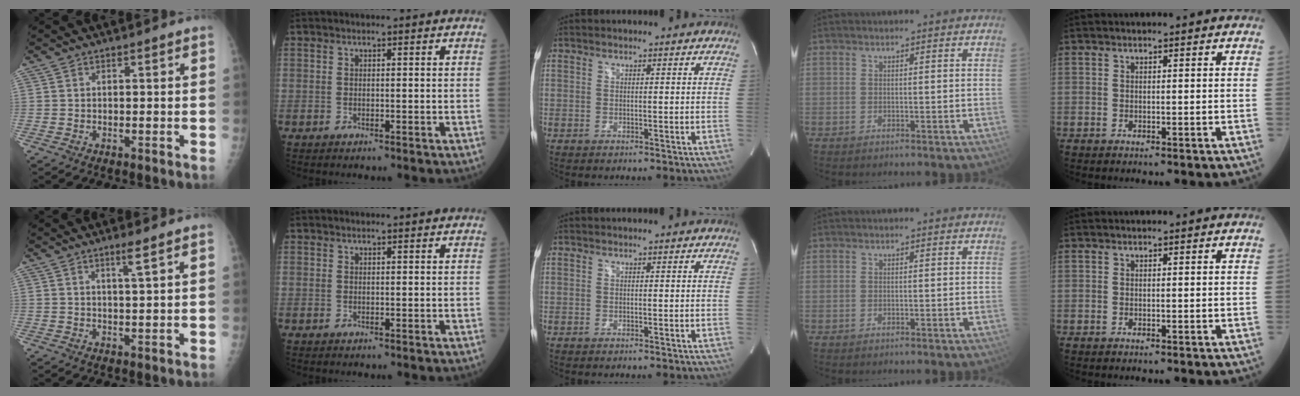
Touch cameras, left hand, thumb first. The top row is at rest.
{"thumb": {"total": 3.0, "force": [1.7, -0.3, 2.4], "torque": [-0.047, -0.014, 0.034]}, "index": {"total": 0.9, "force": [0.9, 0.0, 0.0], "torque": [-0.008, 0.005, 0.015]}}